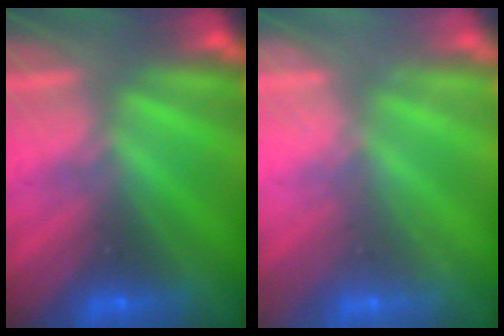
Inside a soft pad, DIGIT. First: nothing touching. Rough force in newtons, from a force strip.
{"total": 2.4}